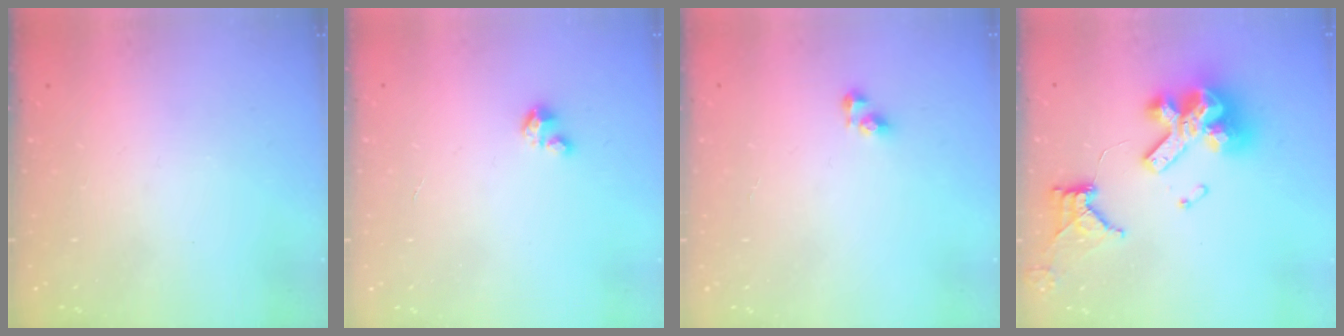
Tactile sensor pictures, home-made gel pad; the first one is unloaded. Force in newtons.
{"total": 2.7, "press": 2.7, "slide": 0.2}
{"total": 3.5, "press": 3.5, "slide": 0.5}
{"total": 16.7, "press": 16.6, "slide": 1.9}